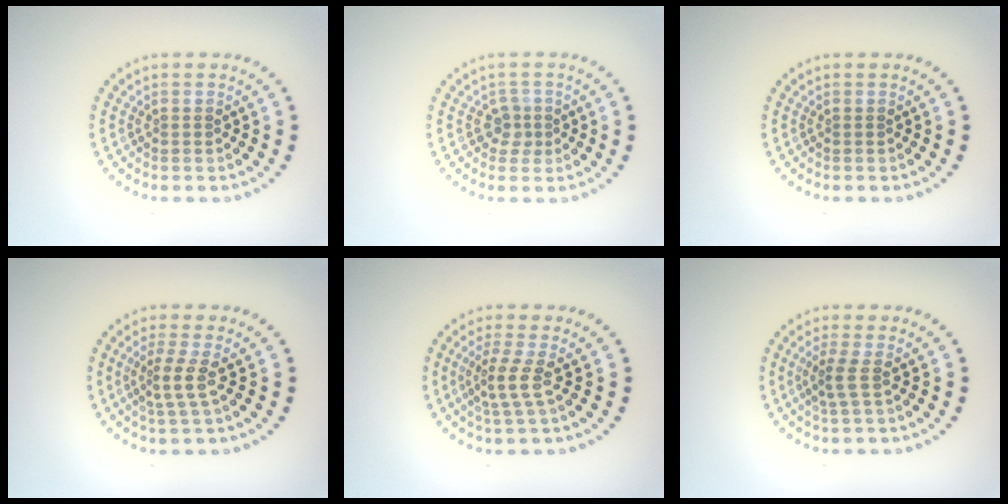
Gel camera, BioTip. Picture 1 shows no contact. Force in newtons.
{"total": 1.8, "press": 1.3, "slide": 1.2}
{"total": 0.0}
{"total": 2.2, "press": 1.5, "slide": 1.6}
{"total": 2.3, "press": 1.6, "slide": 1.7}
{"total": 1.8, "press": 1.1, "slide": 1.4}